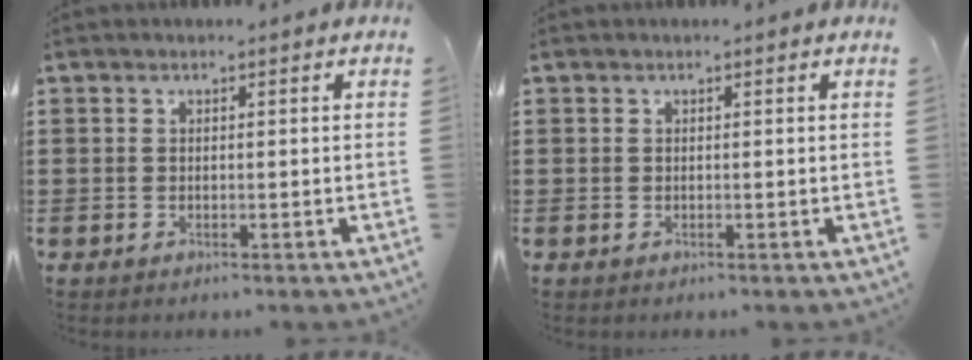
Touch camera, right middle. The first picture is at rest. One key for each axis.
{"total": 0.0}